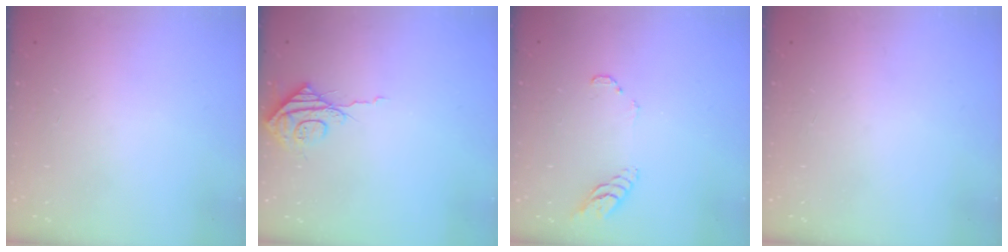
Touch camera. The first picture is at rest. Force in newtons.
{"total": 7.3, "press": 7.3, "slide": 0.6}
{"total": 5.4, "press": 5.4, "slide": 0.4}
{"total": 0.0}